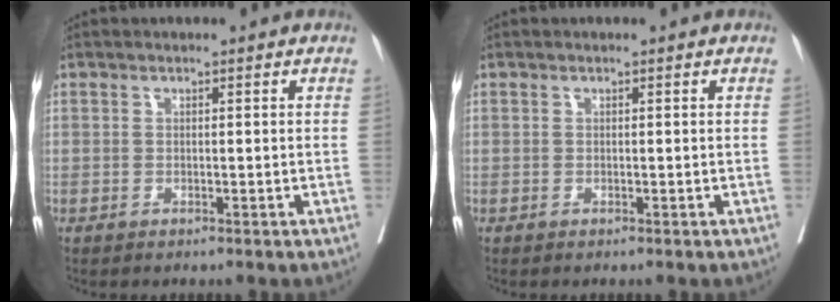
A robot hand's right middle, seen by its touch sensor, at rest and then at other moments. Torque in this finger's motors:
{"motor_torque": [-0.01, -0.01, 0.00, 0.00]}